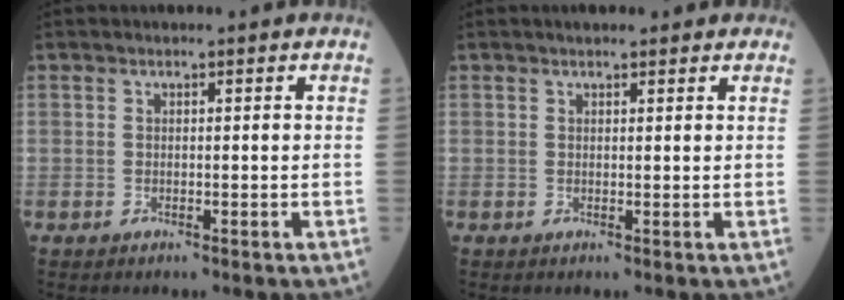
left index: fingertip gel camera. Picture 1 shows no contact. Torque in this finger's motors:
{"motor_torque": [0.57, -0.43, 0.03, 0.04]}